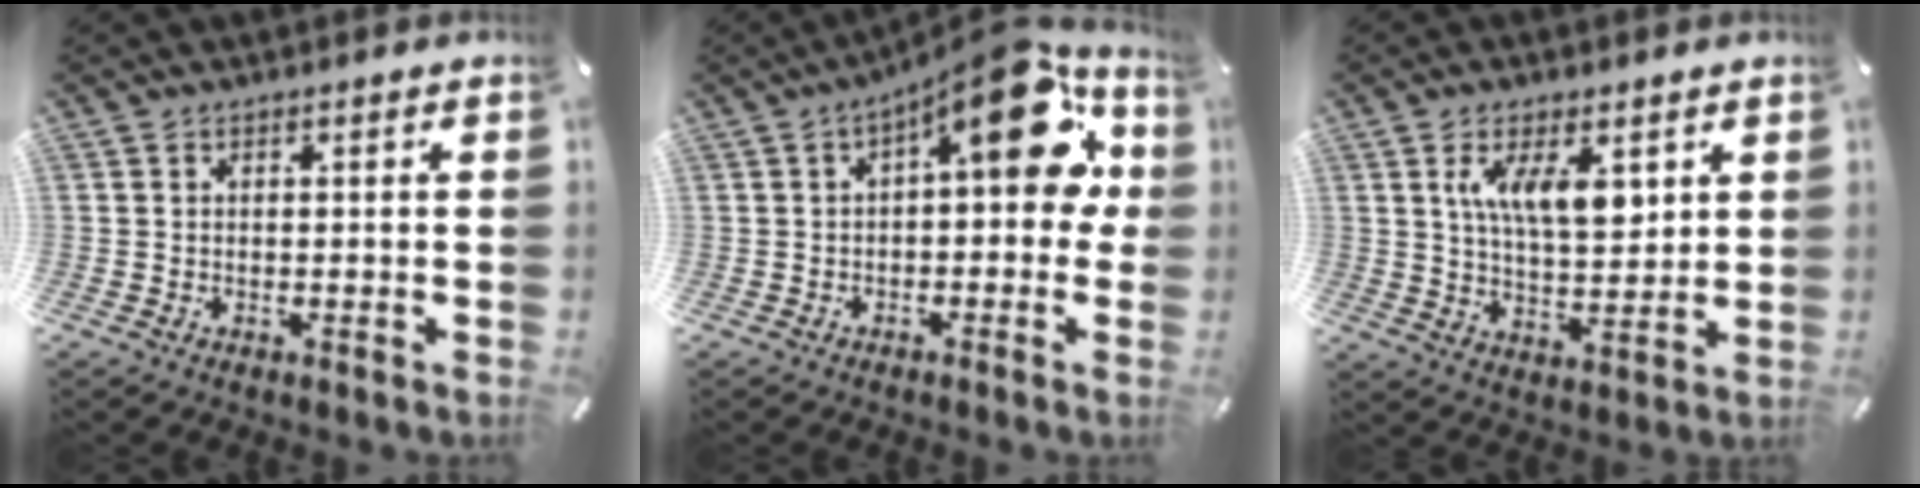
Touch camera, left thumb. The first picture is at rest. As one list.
[{"total": 15.9, "force": [5.4, 6.7, 13.3], "torque": [-0.170, -0.037, 0.083]}, {"total": 10.6, "force": [3.9, 5.3, 8.3], "torque": [-0.137, -0.009, 0.066]}]